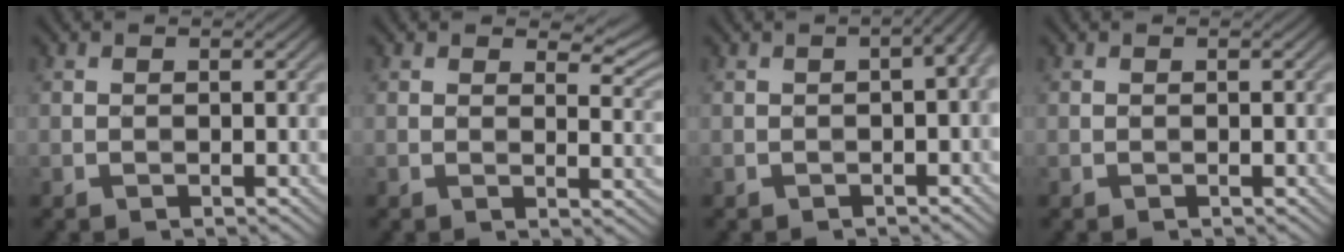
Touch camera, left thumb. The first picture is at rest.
{"total": 4.5, "force": [2.9, 1.8, 2.9], "torque": [-0.041, -0.005, 0.046]}
{"total": 3.8, "force": [-0.7, 1.3, 3.5], "torque": [-0.047, 0.000, 0.002]}
{"total": 0.0}